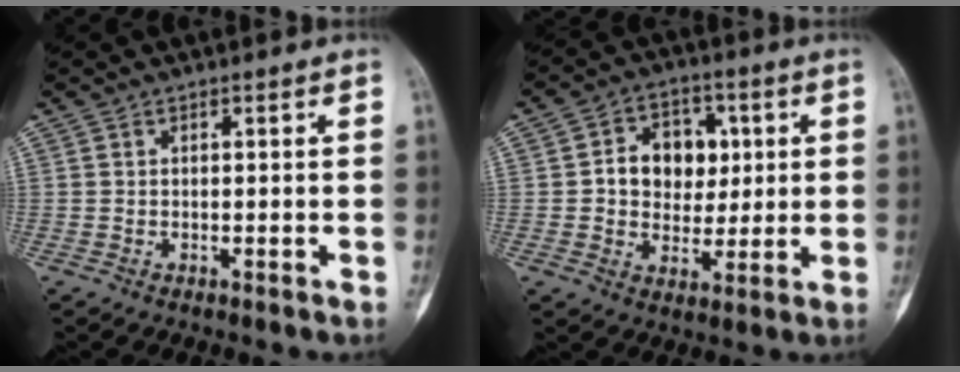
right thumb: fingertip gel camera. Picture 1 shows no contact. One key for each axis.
{"total": 11.0, "fx": 1.7, "fy": 8.5, "fz": 6.7, "tx": -0.053, "ty": 0.005, "tz": 0.026}